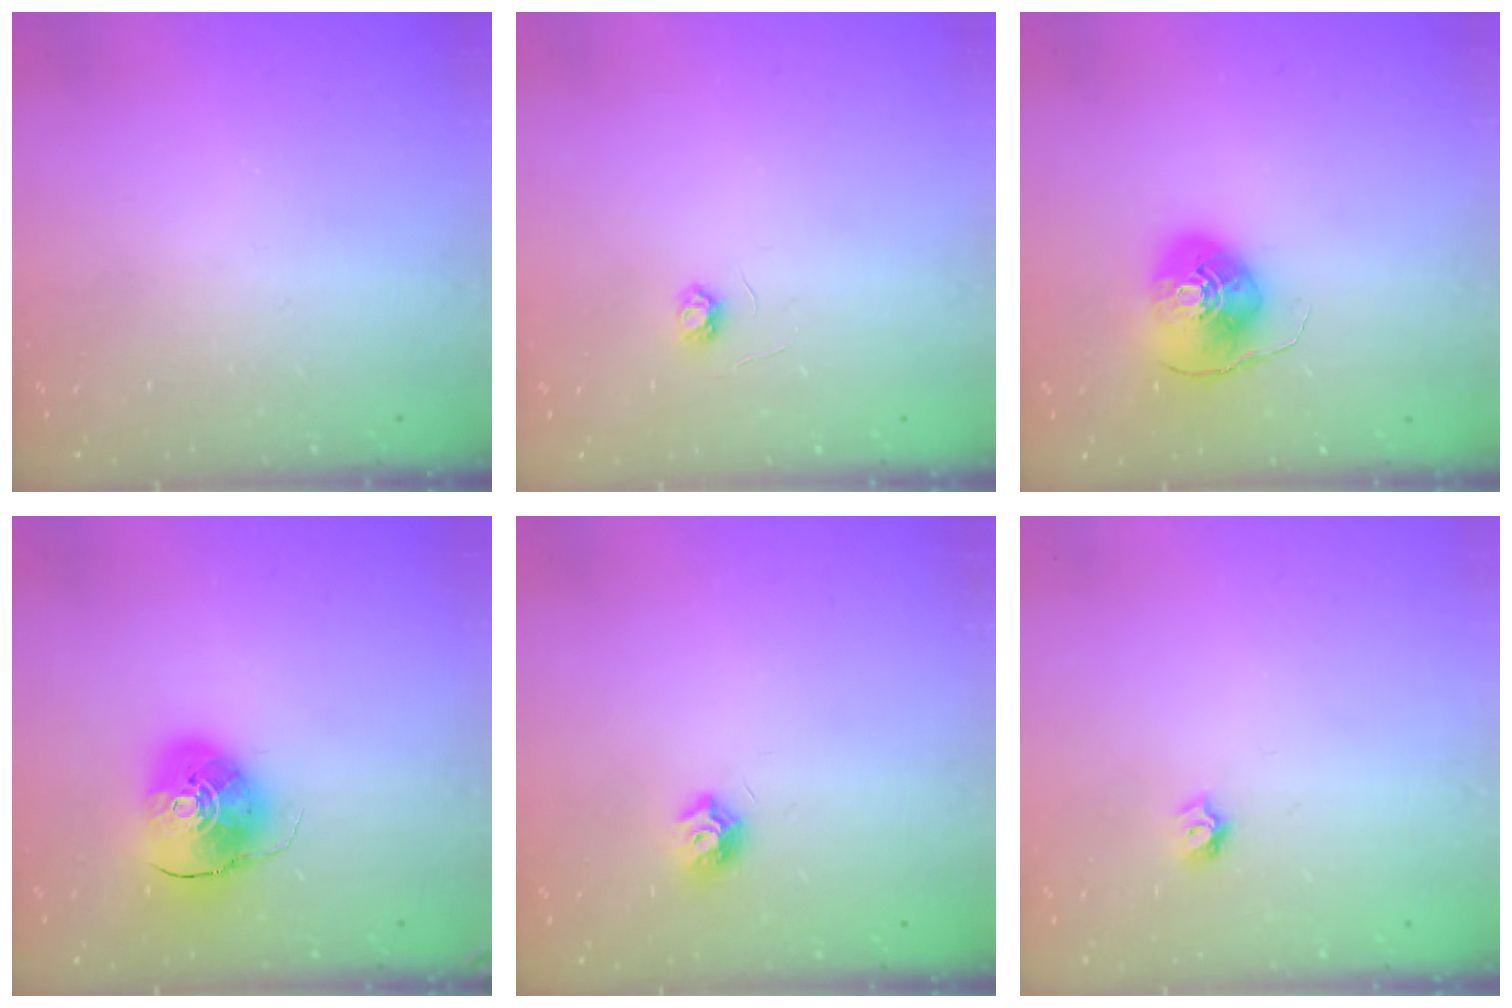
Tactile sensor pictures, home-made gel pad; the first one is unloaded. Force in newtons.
{"total": 3.1, "press": 3.1, "slide": 0.4}
{"total": 9.8, "press": 9.7, "slide": 1.4}
{"total": 9.8, "press": 9.7, "slide": 1.4}
{"total": 7.4, "press": 7.4, "slide": 0.9}
{"total": 4.2, "press": 4.2, "slide": 0.4}